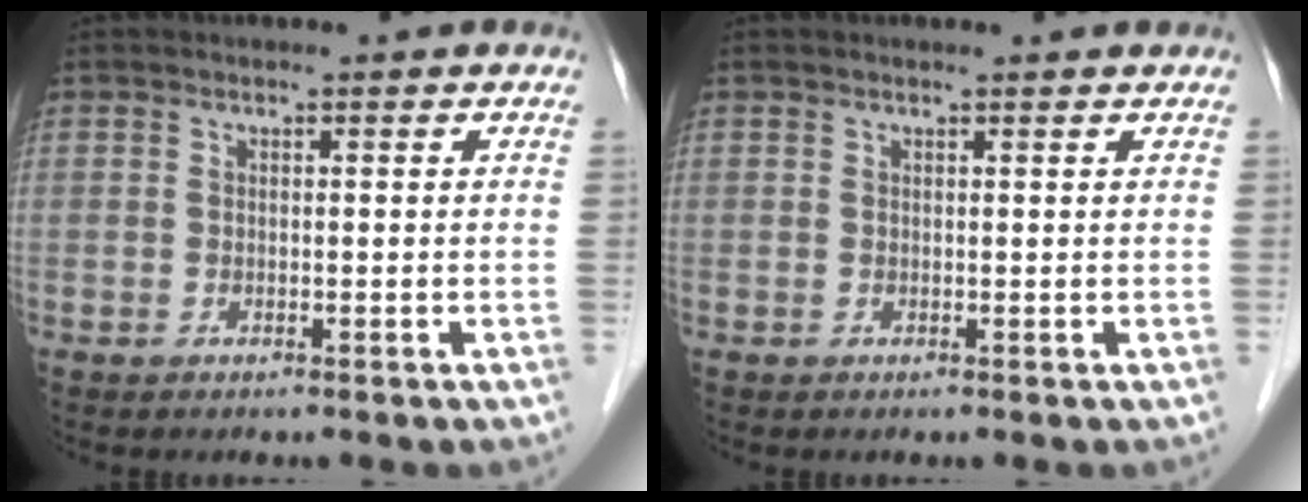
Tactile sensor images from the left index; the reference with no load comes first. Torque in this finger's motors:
{"motor_torque": [0.03, -0.06, 0.02, 0.01]}